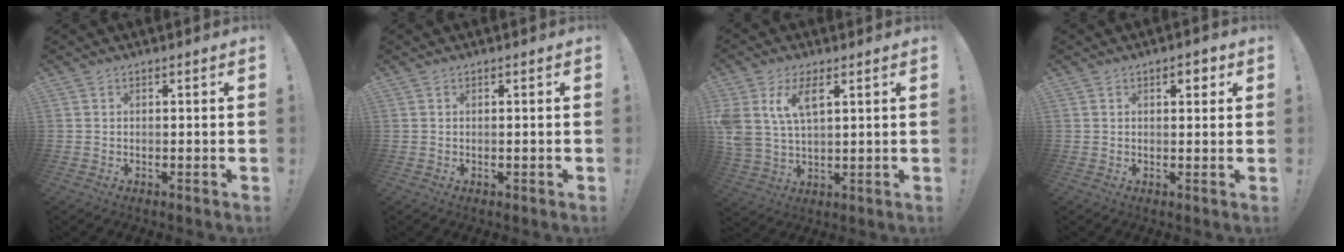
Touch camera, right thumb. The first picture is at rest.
{"total": 0.0}
{"total": 8.9, "force": [4.3, 3.9, 6.7], "torque": [-0.144, -0.012, 0.079]}
{"total": 2.8, "force": [1.2, 1.3, 2.1], "torque": [-0.021, -0.005, 0.016]}